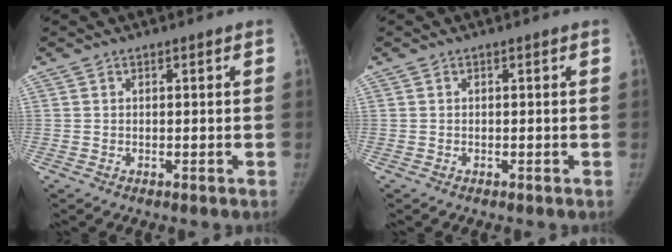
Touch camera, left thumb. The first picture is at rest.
{"total": 0.0}